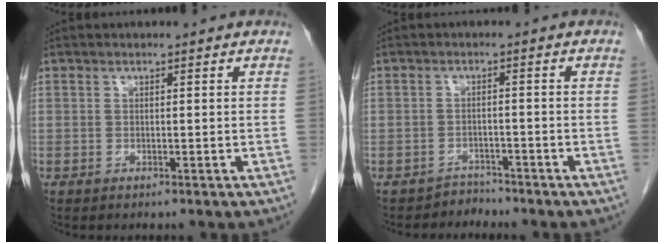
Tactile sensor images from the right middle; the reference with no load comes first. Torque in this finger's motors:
{"motor_torque": [0.71, -0.46, 0.07, 0.04]}